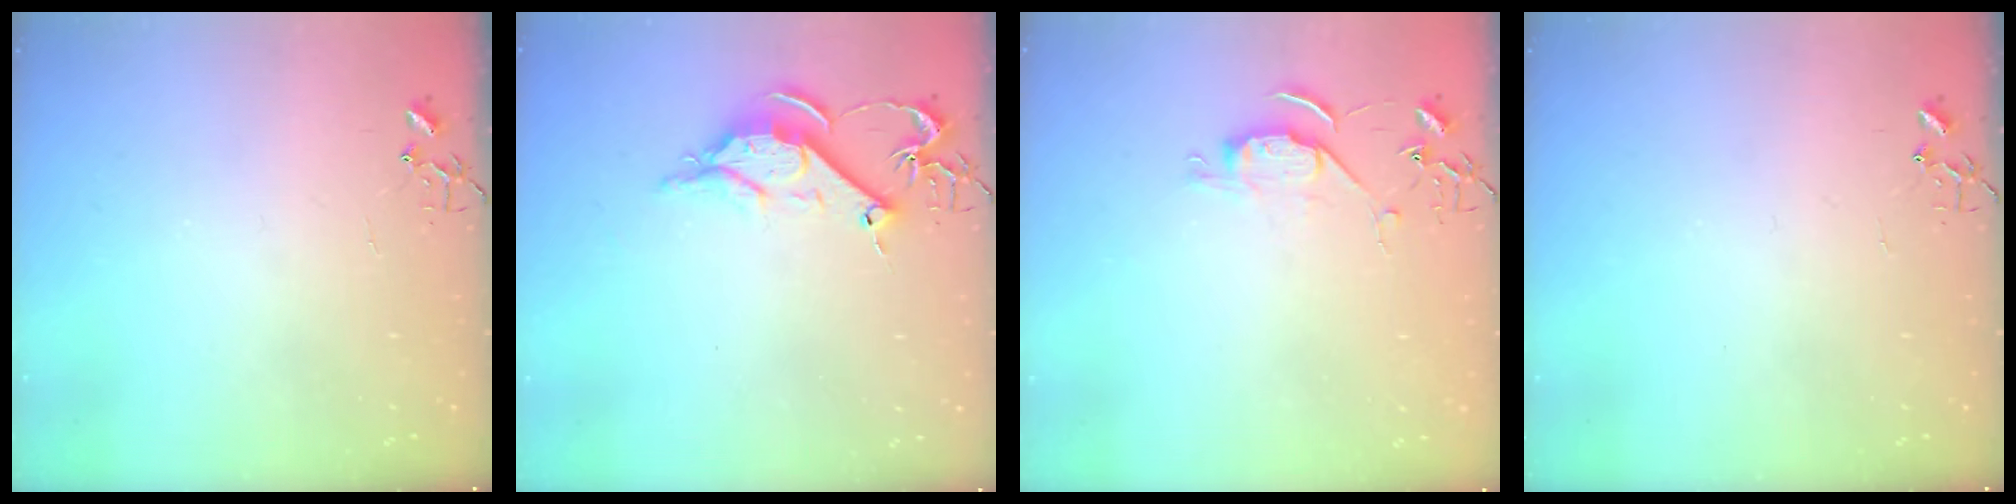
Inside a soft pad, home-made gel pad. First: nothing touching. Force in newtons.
{"total": 9.9, "press": 9.8, "slide": 0.8}
{"total": 6.2, "press": 6.2, "slide": 0.8}
{"total": 0.0}